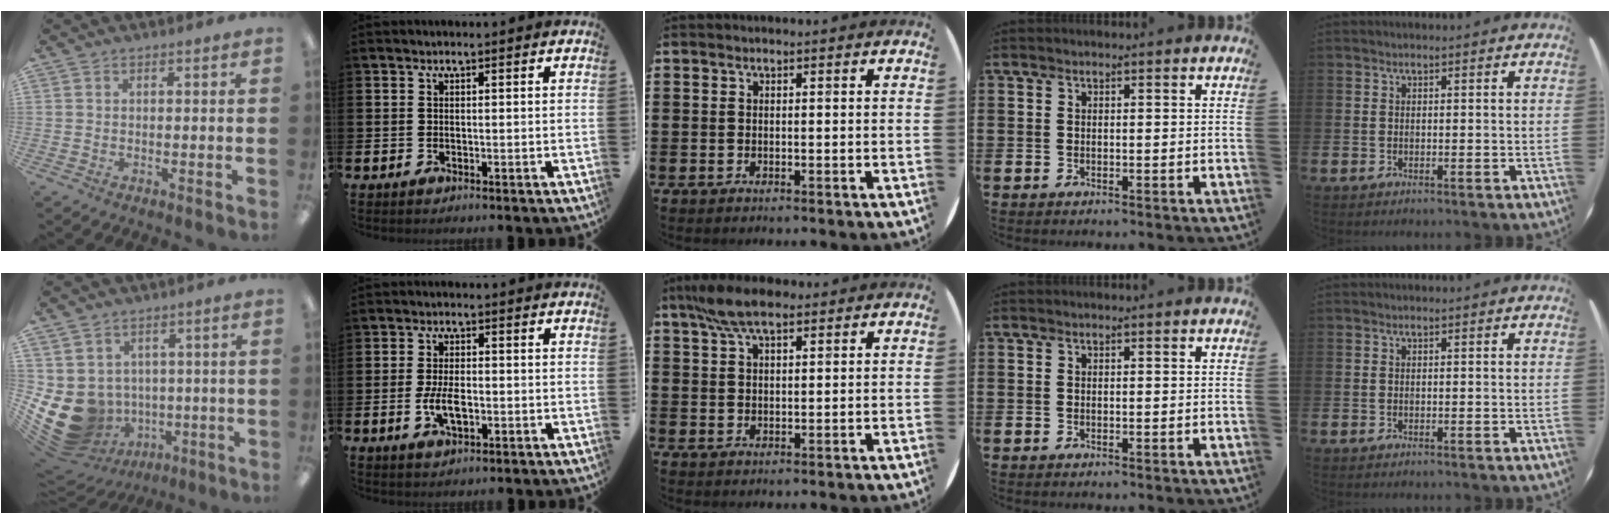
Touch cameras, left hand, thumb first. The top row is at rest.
{"thumb": {"total": 14.0, "force": [-2.5, 11.8, 7.0], "torque": [-0.156, -0.003, -0.032]}, "index": {"total": 4.2, "force": [-0.8, 2.0, 3.6], "torque": [-0.054, 0.001, -0.015]}, "middle": {"total": 6.3, "force": [4.8, 2.2, 3.5], "torque": [-0.081, 0.000, 0.089]}}